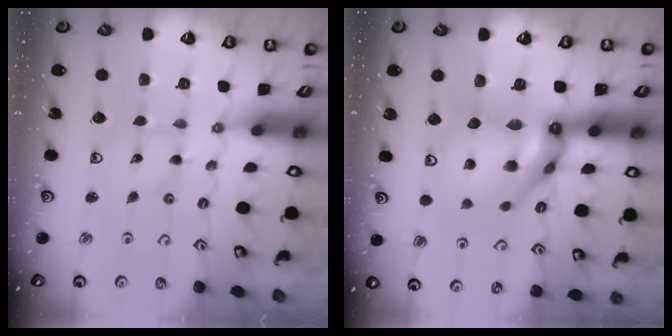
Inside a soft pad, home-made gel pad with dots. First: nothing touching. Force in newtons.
{"total": 16.1, "press": 16.0, "slide": 1.8}